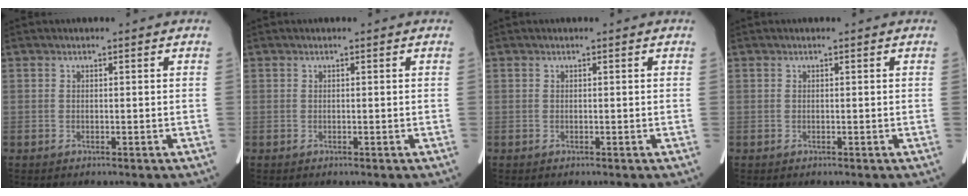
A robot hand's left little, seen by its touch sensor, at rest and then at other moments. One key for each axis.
{"total": 0.0}
{"total": 0.0}
{"total": 0.0}